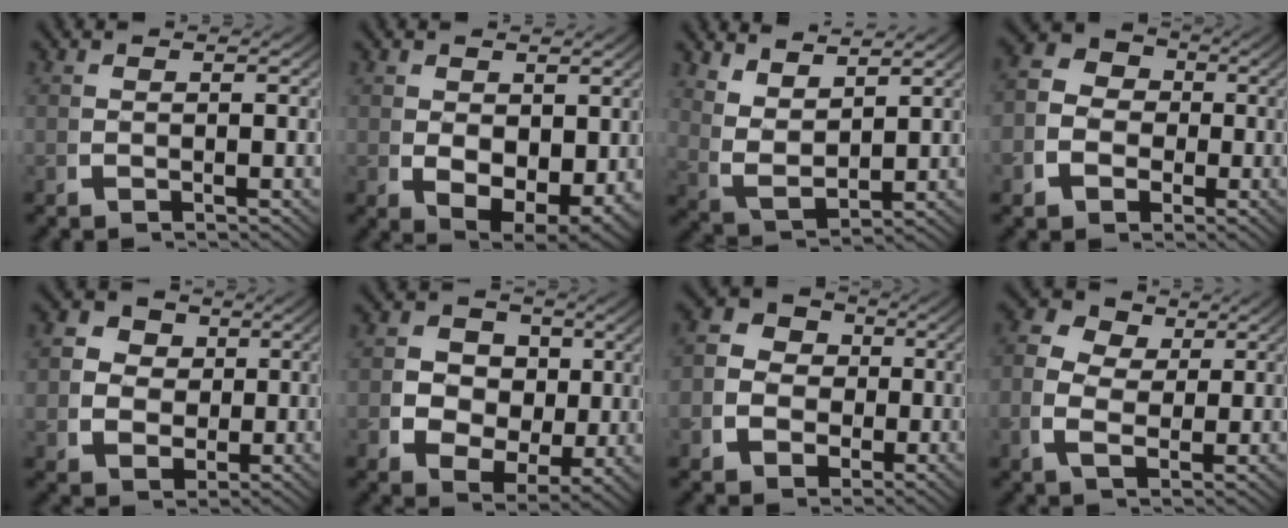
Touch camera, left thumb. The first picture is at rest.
{"total": 6.6, "force": [-0.9, 4.4, 4.8], "torque": [-0.098, -0.051, 0.017]}
{"total": 5.1, "force": [2.2, 3.1, 3.4], "torque": [-0.086, -0.017, 0.052]}
{"total": 8.3, "force": [0.5, 7.5, 3.6], "torque": [-0.064, 0.003, -0.010]}
{"total": 6.9, "force": [1.2, 5.8, 3.4], "torque": [-0.079, -0.023, 0.026]}
{"total": 8.4, "force": [0.1, 6.9, 4.8], "torque": [-0.102, -0.035, 0.008]}
{"total": 8.2, "force": [0.5, 7.4, 3.5], "torque": [-0.070, -0.005, -0.003]}
{"total": 5.6, "force": [1.5, 4.3, 3.4], "torque": [-0.075, -0.018, 0.028]}